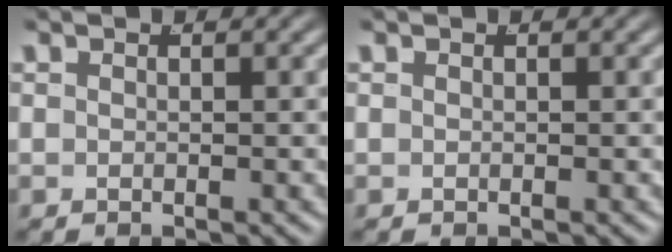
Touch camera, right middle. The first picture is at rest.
{"total": 0.0}